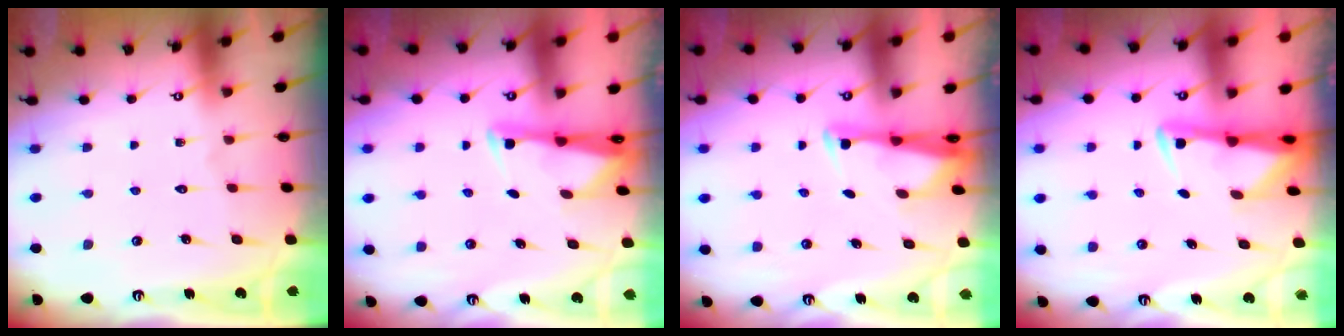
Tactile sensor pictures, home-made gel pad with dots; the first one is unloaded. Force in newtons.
{"total": 2.6, "press": 2.6, "slide": 0.3}
{"total": 3.1, "press": 3.0, "slide": 0.8}
{"total": 2.8, "press": 2.8, "slide": 0.4}